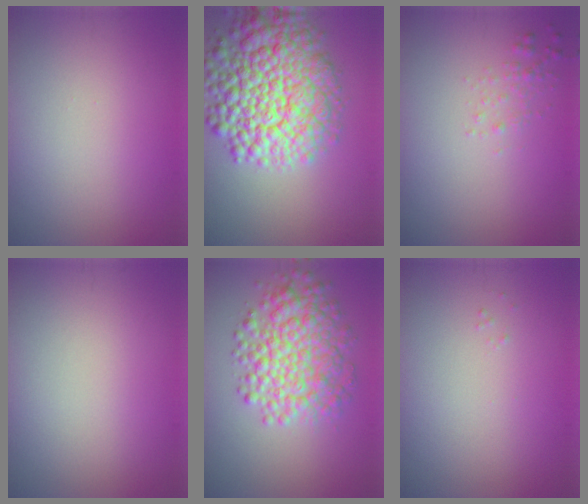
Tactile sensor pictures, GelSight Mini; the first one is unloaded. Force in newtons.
{"total": 11.4, "press": 11.4, "slide": 0.5}
{"total": 1.1, "press": 1.1, "slide": 0.1}
{"total": 0.0}
{"total": 6.8, "press": 6.8, "slide": 0.2}
{"total": 0.0}